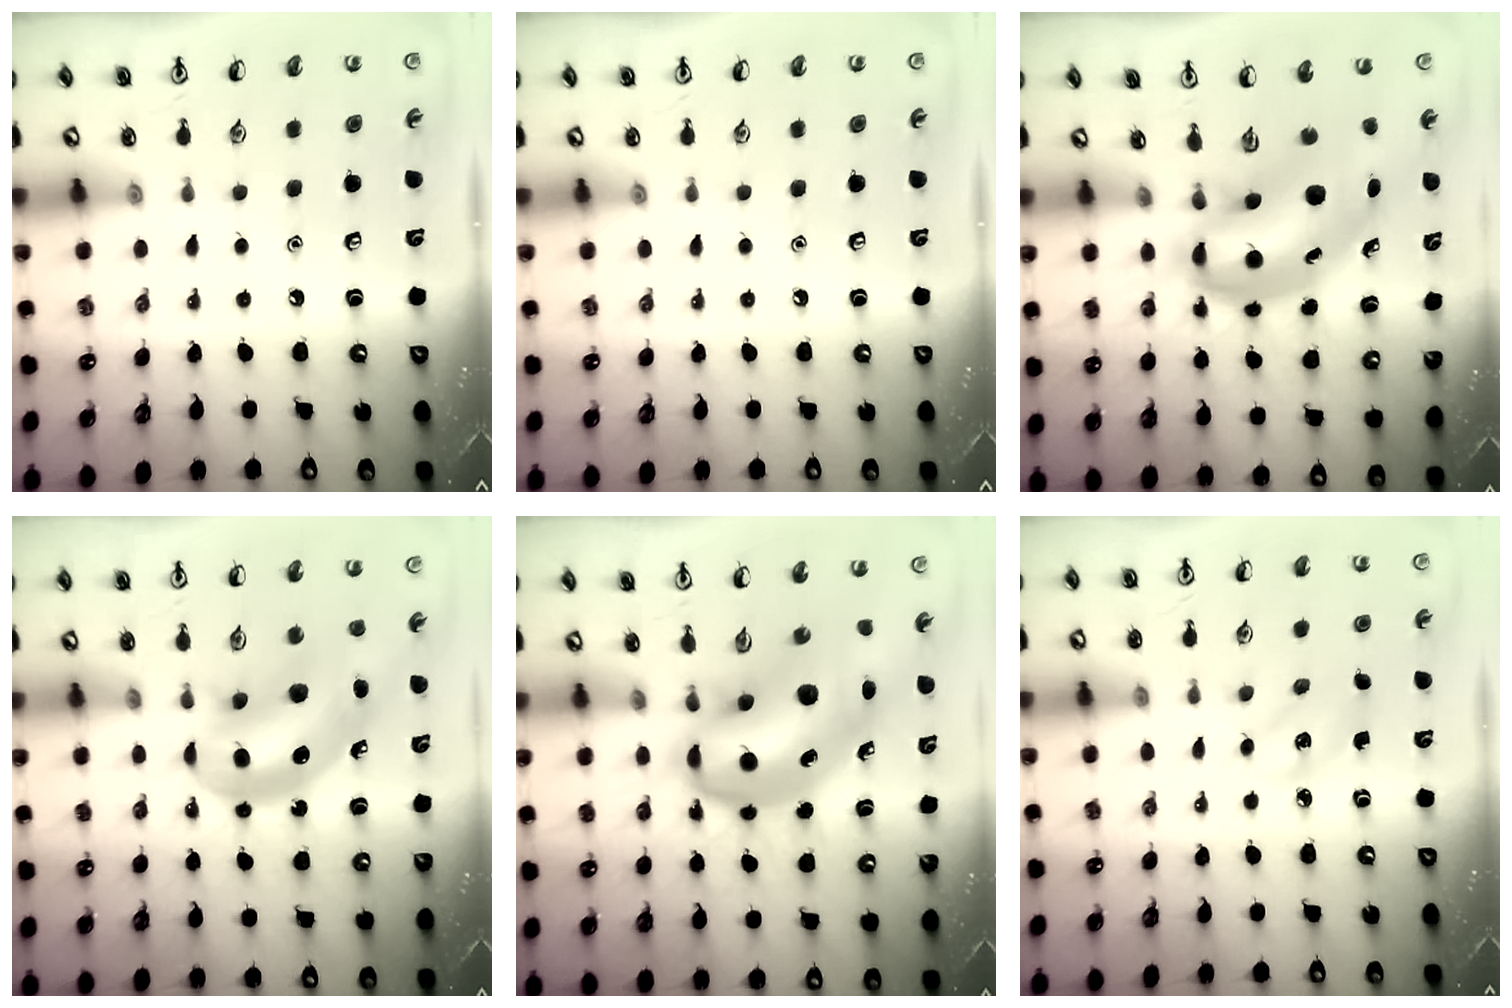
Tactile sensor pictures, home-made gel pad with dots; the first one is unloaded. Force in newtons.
{"total": 0.0}
{"total": 8.2, "press": 7.9, "slide": 2.1}
{"total": 9.4, "press": 9.0, "slide": 2.9}
{"total": 13.1, "press": 12.5, "slide": 3.9}
{"total": 2.6, "press": 2.5, "slide": 0.8}